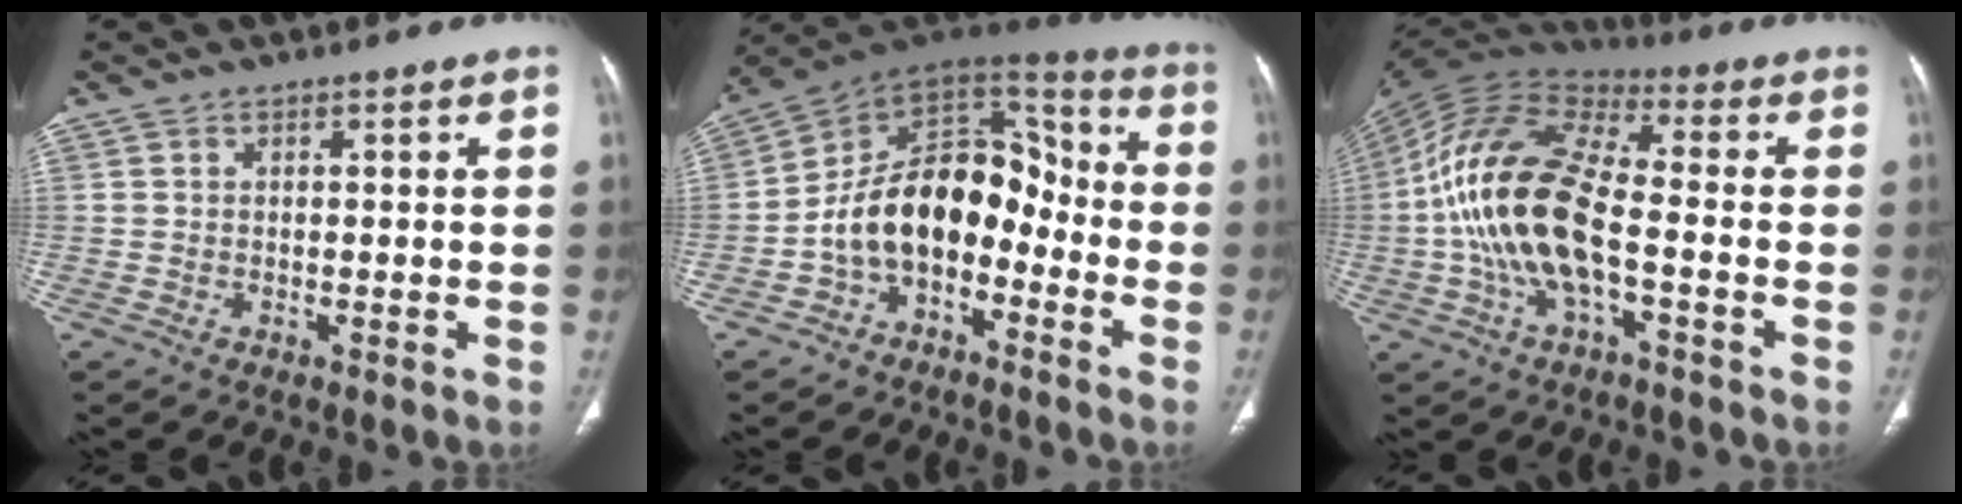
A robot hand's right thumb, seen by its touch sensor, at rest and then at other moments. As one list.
[{"total": 16.3, "force": [-5.2, 10.7, 11.1], "torque": [-0.147, 0.094, -0.098]}, {"total": 18.9, "force": [-3.0, 8.5, 16.6], "torque": [-0.337, 0.034, -0.060]}]